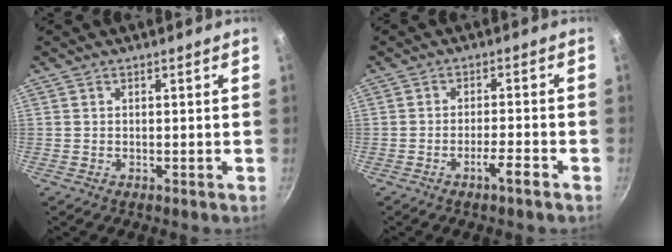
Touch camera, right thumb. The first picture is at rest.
{"total": 3.8, "force": [-2.3, 0.3, 3.0], "torque": [-0.053, 0.018, -0.039]}